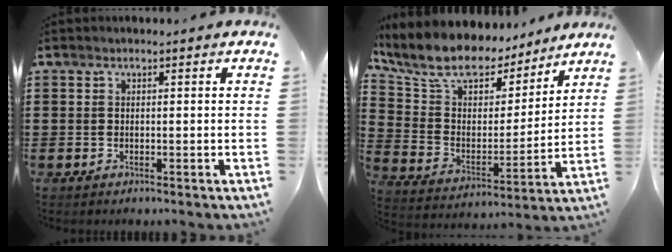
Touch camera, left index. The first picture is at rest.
{"total": 10.5, "force": [8.8, 4.2, 3.9], "torque": [-0.122, -0.051, 0.157]}